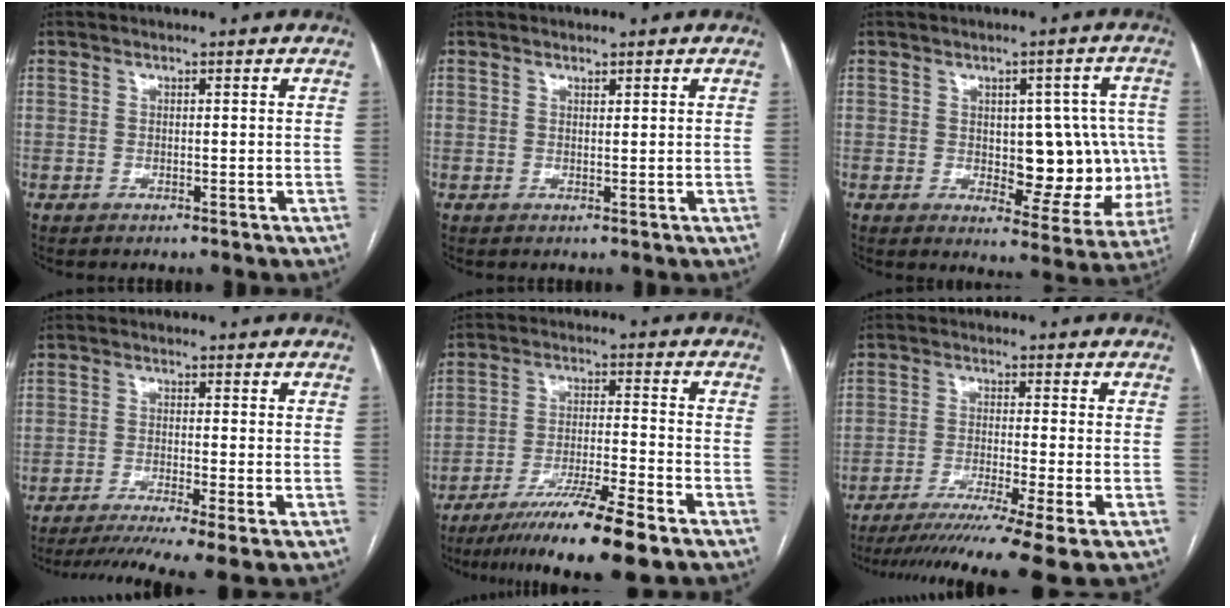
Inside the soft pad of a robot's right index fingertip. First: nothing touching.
{"total": 0.5, "force": [0.5, 0.1, 0.2], "torque": [-0.007, -0.003, 0.009]}
{"total": 11.6, "force": [-0.4, 5.7, 10.1], "torque": [-0.104, 0.016, 0.009]}
{"total": 10.3, "force": [-7.7, -0.3, 6.9], "torque": [-0.103, -0.015, -0.120]}
{"total": 12.7, "force": [-9.5, -0.9, 8.4], "torque": [-0.143, -0.033, -0.159]}
{"total": 14.3, "force": [-11.1, -1.7, 8.9], "torque": [-0.128, -0.036, -0.174]}